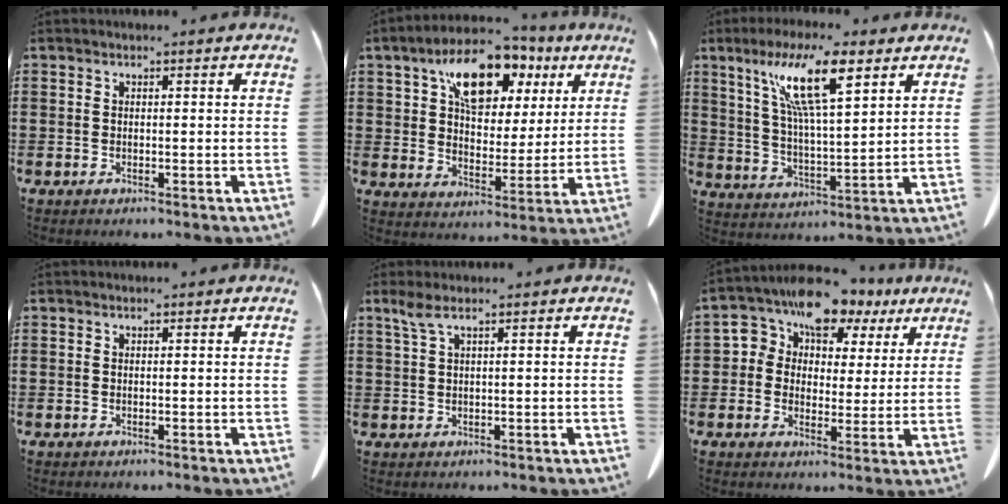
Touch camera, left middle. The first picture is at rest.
{"total": 12.7, "force": [6.9, 6.9, 8.1], "torque": [-0.142, -0.008, 0.118]}
{"total": 11.9, "force": [7.1, 2.3, 9.3], "torque": [-0.195, -0.009, 0.122]}
{"total": 0.0}
{"total": 1.9, "force": [0.9, 0.2, 1.6], "torque": [-0.036, 0.000, 0.017]}
{"total": 5.2, "force": [3.2, 3.9, 1.3], "torque": [-0.049, -0.013, 0.050]}